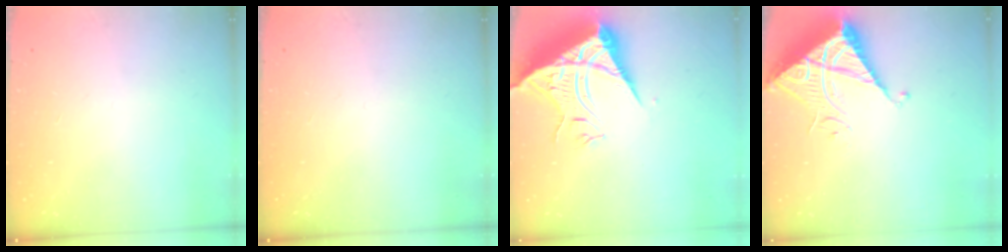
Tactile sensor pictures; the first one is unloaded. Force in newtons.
{"total": 0.0}
{"total": 14.7, "press": 14.6, "slide": 1.5}
{"total": 9.8, "press": 9.8, "slide": 1.0}